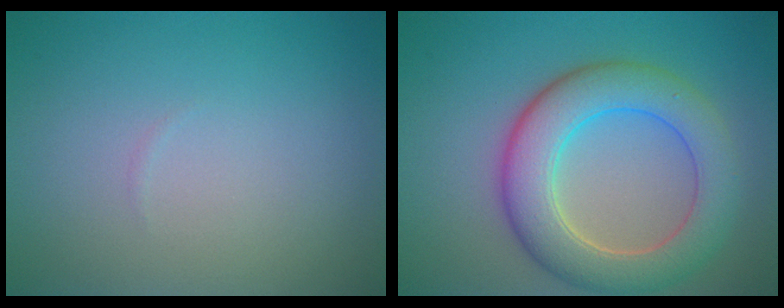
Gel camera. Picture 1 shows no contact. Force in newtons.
{"total": 7.2, "press": 7.2, "slide": 0.5}